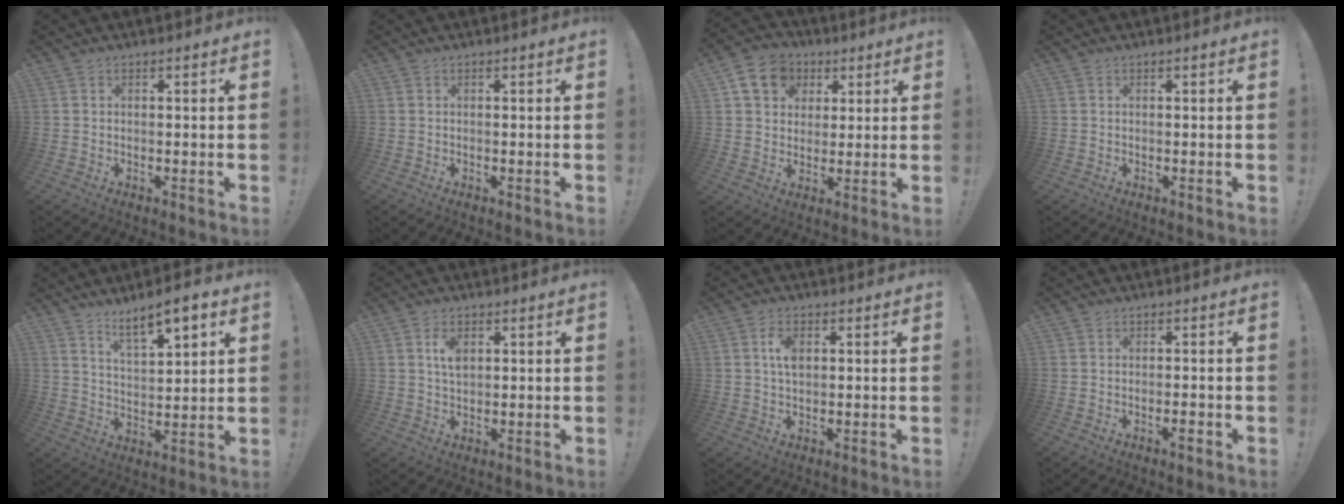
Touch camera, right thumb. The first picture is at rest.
{"total": 0.0}
{"total": 11.1, "force": [4.5, 9.2, 4.3], "torque": [-0.061, -0.013, 0.090]}
{"total": 0.0}
{"total": 8.7, "force": [6.2, 2.2, 5.7], "torque": [-0.086, -0.037, 0.105]}
{"total": 4.4, "force": [1.4, 2.5, 3.3], "torque": [-0.044, -0.004, 0.019]}
{"total": 4.9, "force": [1.1, 2.9, 3.8], "torque": [-0.053, -0.001, 0.015]}
{"total": 1.9, "force": [-1.3, 0.1, 1.3], "torque": [-0.023, 0.004, -0.022]}